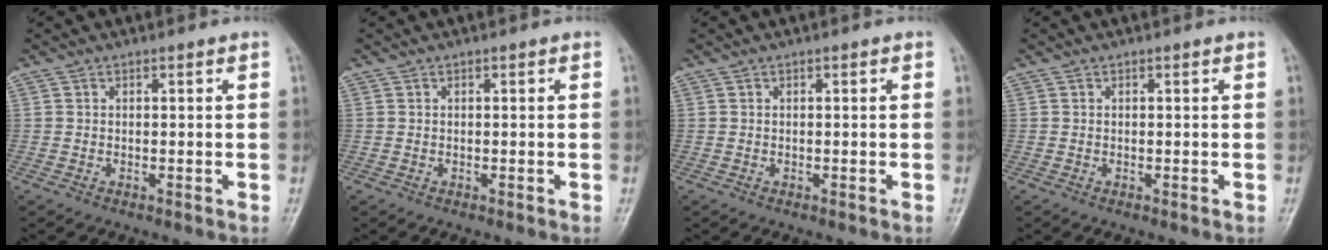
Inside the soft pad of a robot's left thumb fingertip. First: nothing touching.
{"total": 0.0}
{"total": 0.0}
{"total": 0.0}